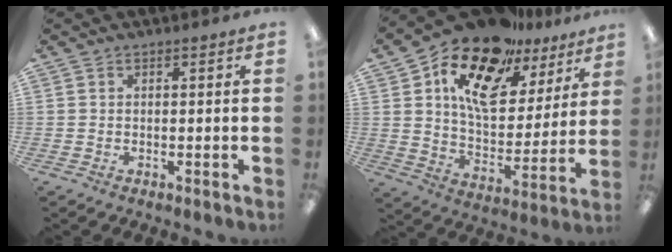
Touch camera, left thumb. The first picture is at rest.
{"total": 19.4, "force": [13.5, 9.3, 10.2], "torque": [-0.187, -0.080, 0.238]}